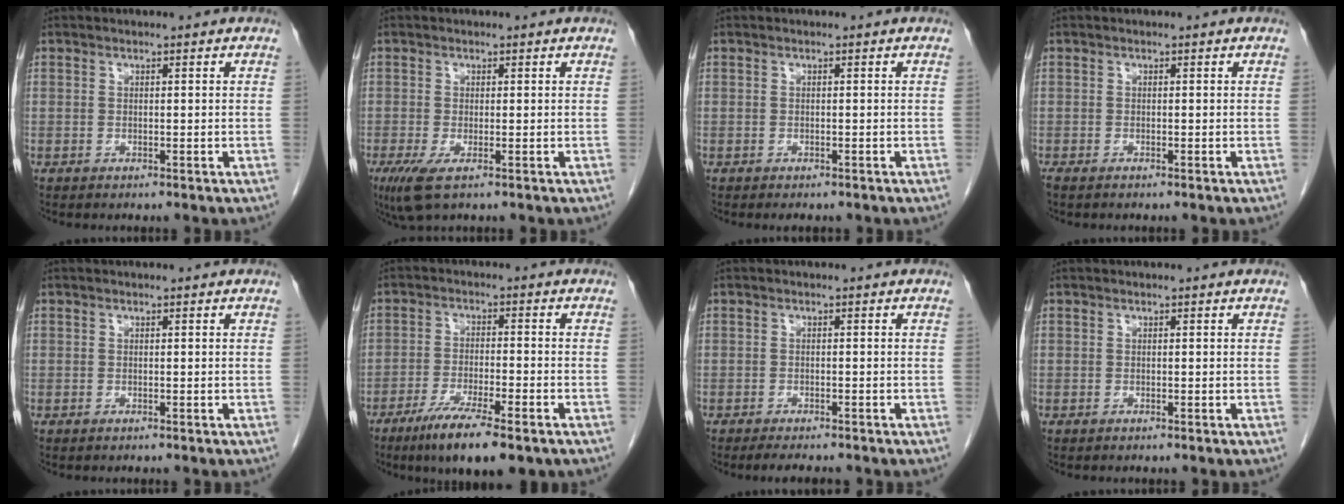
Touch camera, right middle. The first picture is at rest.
{"total": 3.9, "force": [-1.9, 0.8, 3.3], "torque": [-0.070, -0.015, -0.030]}
{"total": 1.5, "force": [-1.2, 0.6, 0.5], "torque": [-0.006, -0.002, -0.014]}
{"total": 1.1, "force": [-0.9, 0.2, 0.5], "torque": [-0.011, -0.003, -0.012]}
{"total": 0.0}
{"total": 10.4, "force": [-6.8, 1.5, 7.7], "torque": [-0.128, -0.022, -0.105]}
{"total": 3.9, "force": [-3.4, 0.9, 1.8], "torque": [-0.025, -0.007, -0.045]}
{"total": 0.0}